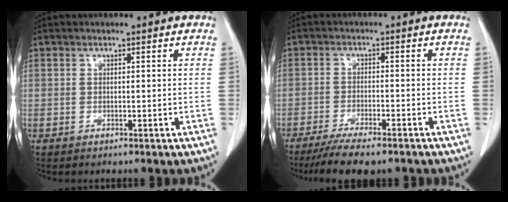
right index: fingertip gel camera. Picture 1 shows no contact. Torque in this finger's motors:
{"motor_torque": [0.55, -0.61, 0.28, 0.07]}